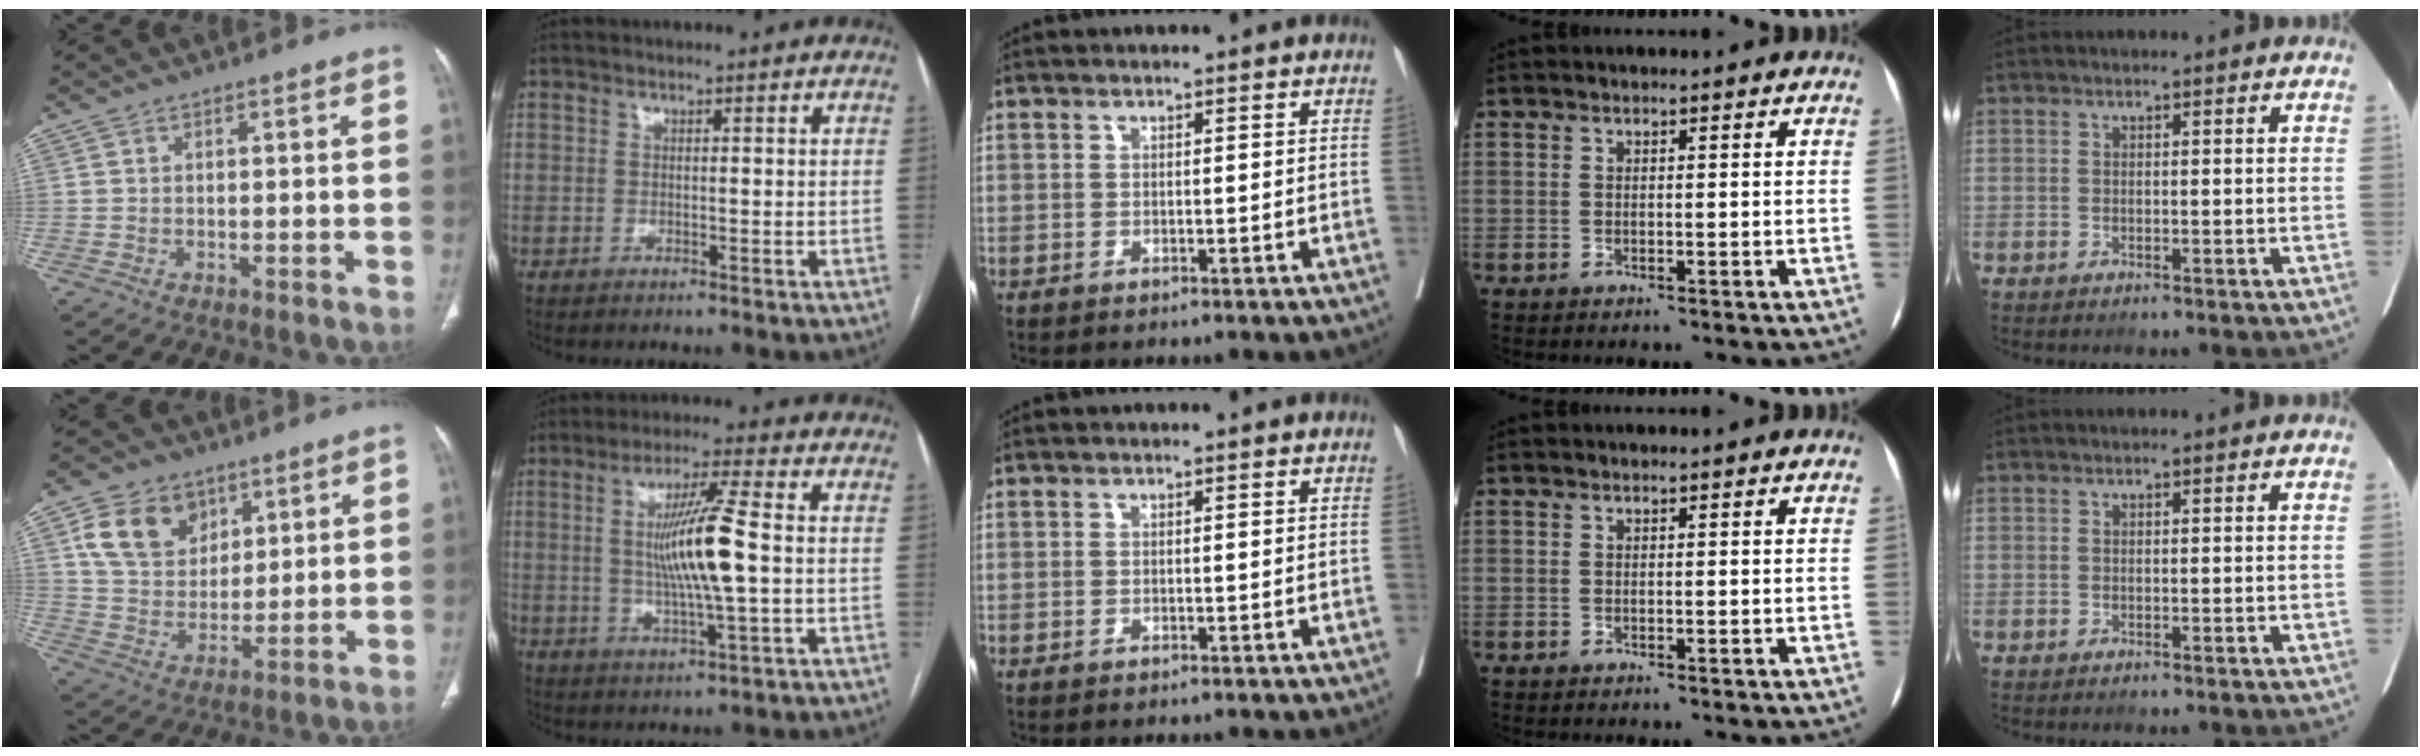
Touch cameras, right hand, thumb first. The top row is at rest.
{"thumb": {"total": 12.2, "force": [5.6, 9.1, 5.8], "torque": [-0.076, -0.019, 0.110]}, "index": {"total": 10.6, "force": [0.2, 0.2, 10.5], "torque": [-0.197, -0.002, 0.003]}}